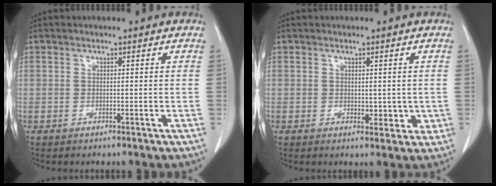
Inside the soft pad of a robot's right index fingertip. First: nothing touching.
{"total": 2.5, "force": [0.2, 1.5, 2.0], "torque": [-0.025, -0.008, 0.008]}